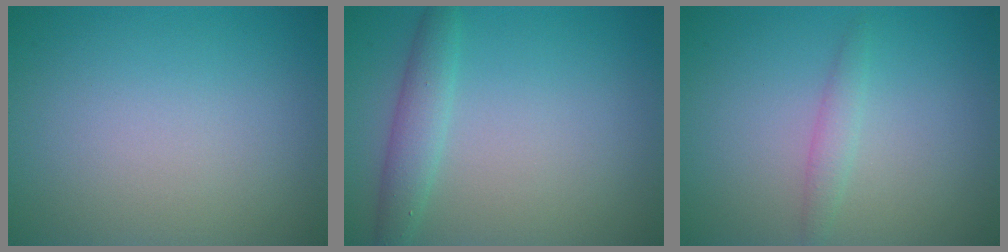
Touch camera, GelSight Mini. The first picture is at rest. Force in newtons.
{"total": 1.9, "press": 1.9, "slide": 0.1}
{"total": 1.4, "press": 1.4, "slide": 0.1}